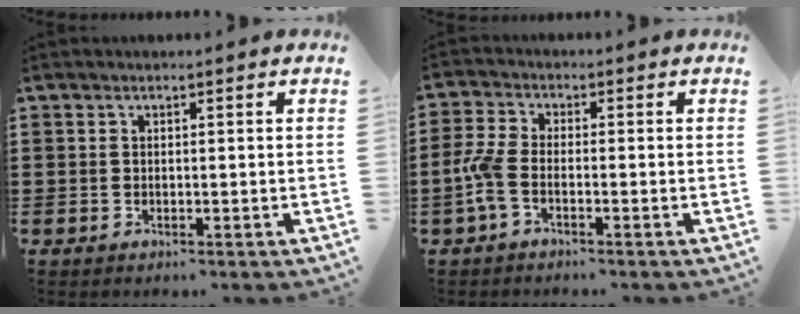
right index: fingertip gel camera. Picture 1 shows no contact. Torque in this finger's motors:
{"motor_torque": [1.34, -0.80, 0.53, 0.16]}